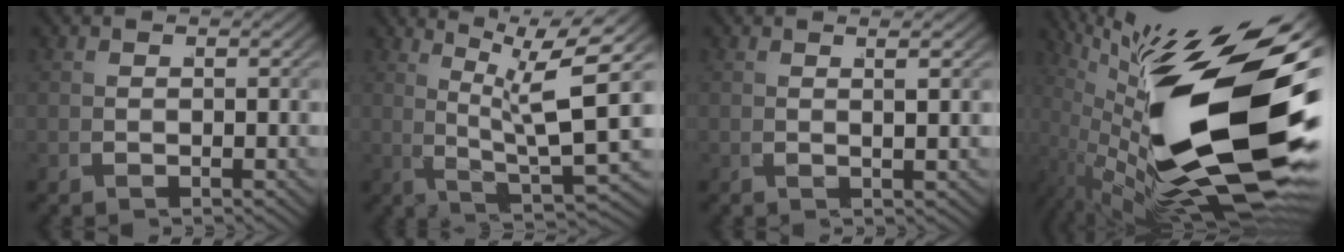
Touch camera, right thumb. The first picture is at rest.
{"total": 11.0, "force": [3.6, 4.2, 9.6], "torque": [-0.136, 0.004, 0.052]}
{"total": 1.5, "force": [0.9, 0.0, 1.3], "torque": [-0.029, 0.002, 0.015]}
{"total": 25.1, "force": [0.2, 11.0, 22.6], "torque": [-0.381, -0.039, 0.040]}